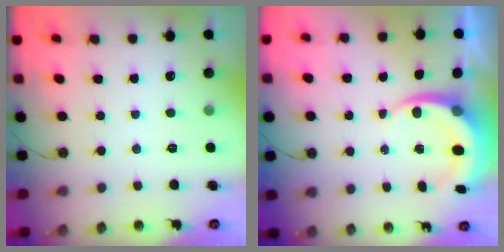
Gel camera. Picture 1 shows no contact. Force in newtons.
{"total": 7.5, "press": 7.3, "slide": 2.0}